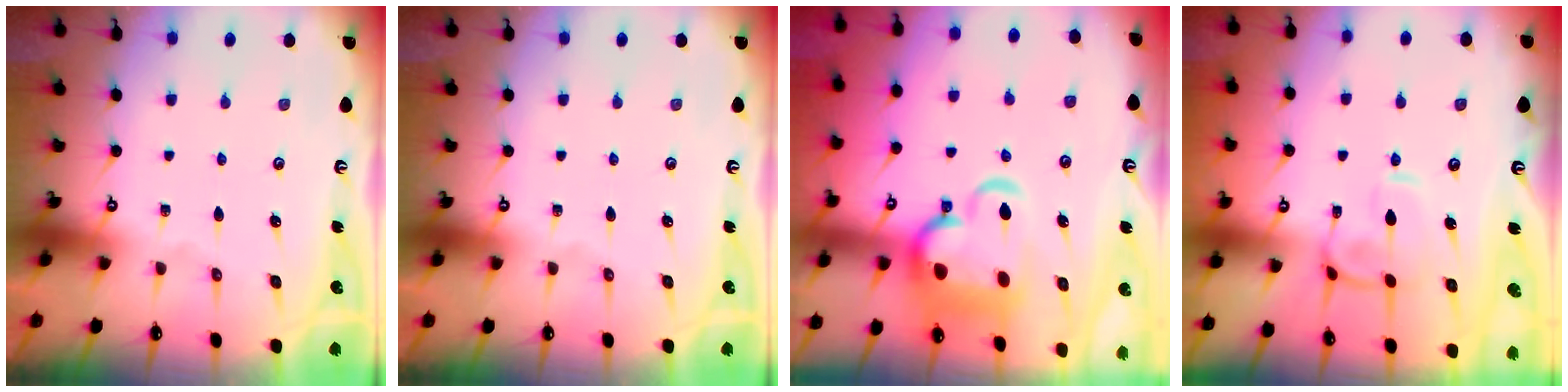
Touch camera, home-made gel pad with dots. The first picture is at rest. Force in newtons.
{"total": 0.0}
{"total": 8.6, "press": 8.4, "slide": 2.0}
{"total": 3.3, "press": 3.2, "slide": 0.9}